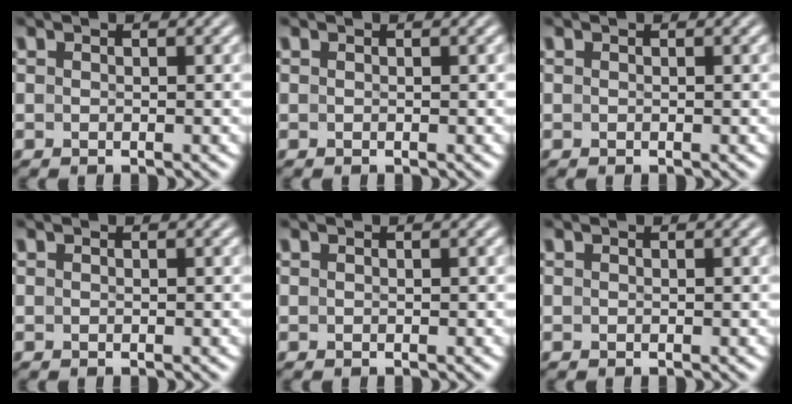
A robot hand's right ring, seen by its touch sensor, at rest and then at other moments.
{"total": 0.0}
{"total": 0.0}
{"total": 0.0}
{"total": 0.0}
{"total": 0.0}